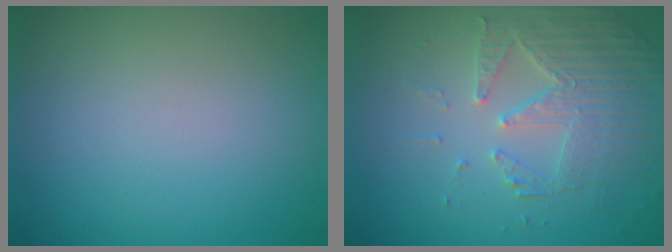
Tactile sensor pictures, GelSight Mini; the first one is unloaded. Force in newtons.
{"total": 3.9, "press": 3.7, "slide": 1.4}